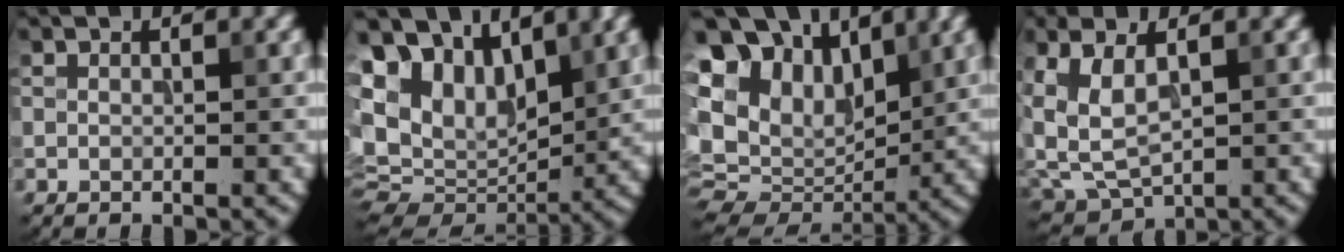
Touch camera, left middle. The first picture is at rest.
{"total": 13.6, "force": [6.5, 8.0, 8.9], "torque": [-0.202, 0.035, 0.124]}
{"total": 16.5, "force": [6.4, 11.3, 10.2], "torque": [-0.227, 0.037, 0.121]}
{"total": 5.4, "force": [1.4, 3.4, 4.0], "torque": [-0.094, -0.006, 0.029]}